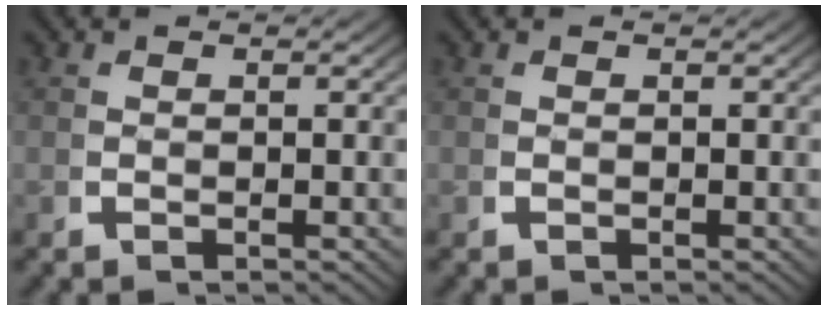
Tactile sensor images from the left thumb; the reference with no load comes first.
{"total": 0.0}